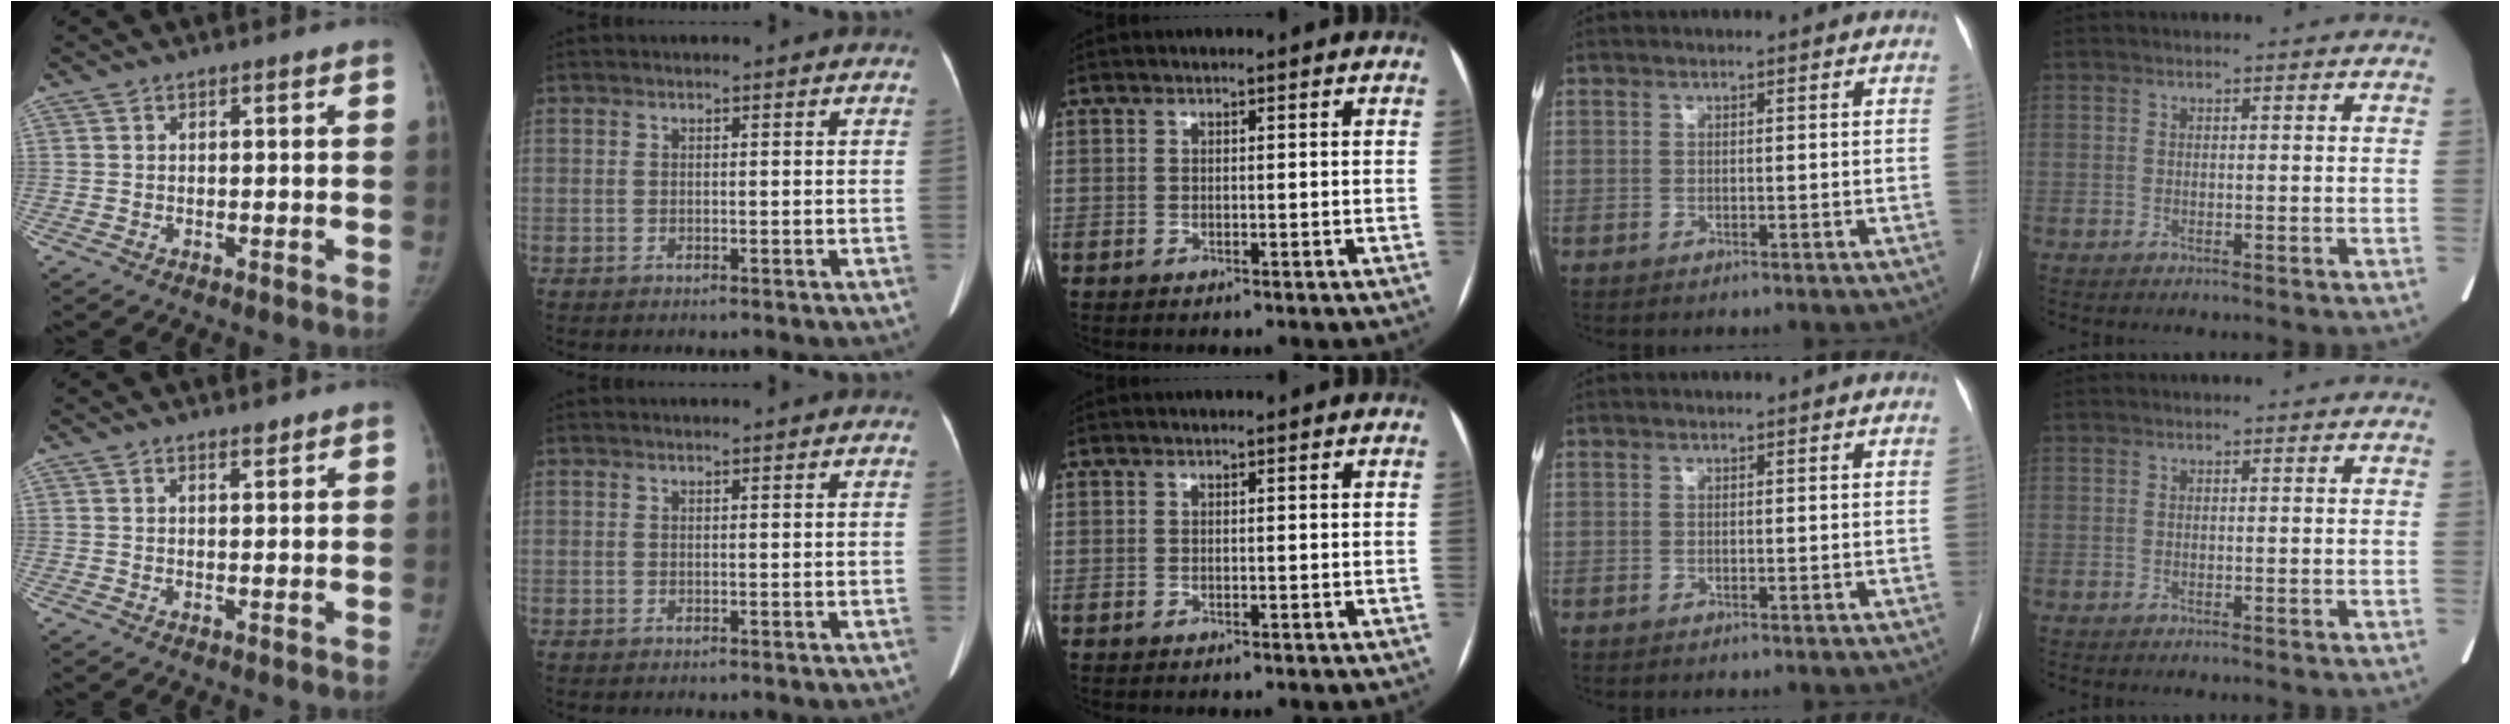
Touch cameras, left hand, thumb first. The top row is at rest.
{"thumb": {"total": 1.5, "force": [1.2, 0.4, 0.7], "torque": [-0.005, -0.009, 0.019]}, "index": {"total": 2.0, "force": [1.9, 0.0, 0.7], "torque": [-0.009, 0.008, 0.021]}}